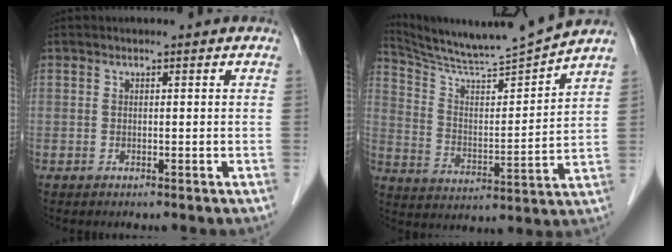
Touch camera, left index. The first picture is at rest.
{"total": 13.7, "force": [13.0, -2.2, 3.5], "torque": [-0.072, -0.026, 0.218]}